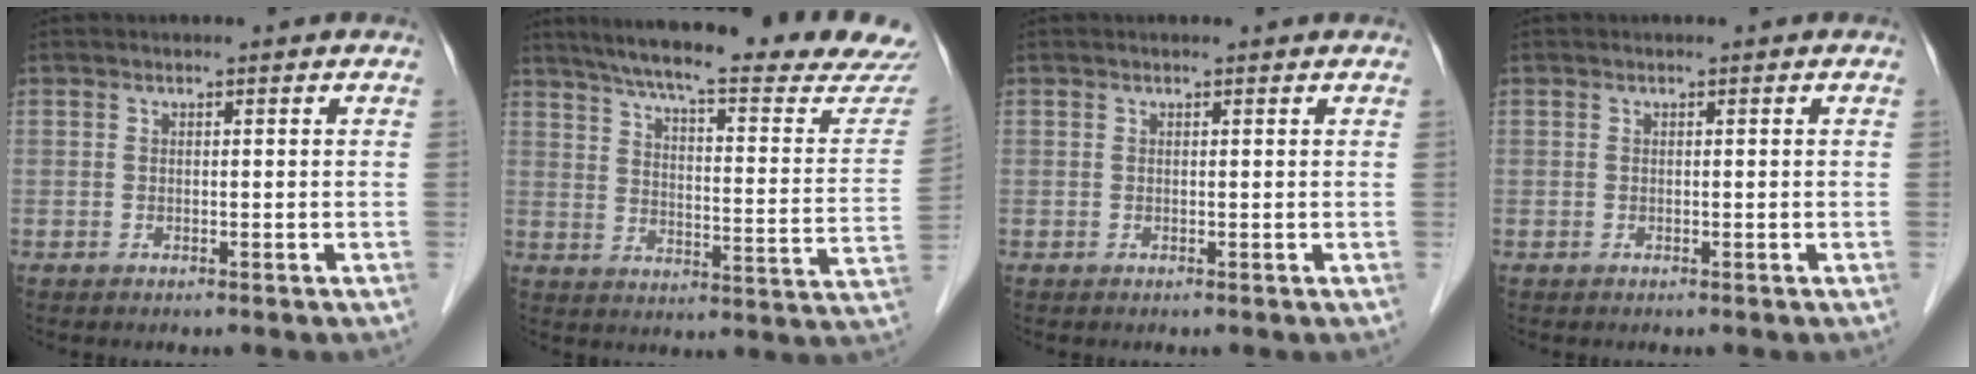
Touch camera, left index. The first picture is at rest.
{"total": 26.1, "force": [23.5, 0.8, 11.2], "torque": [-0.175, -0.069, 0.300]}
{"total": 0.6, "force": [0.6, 0.1, 0.1], "torque": [-0.008, 0.004, 0.005]}
{"total": 0.0}